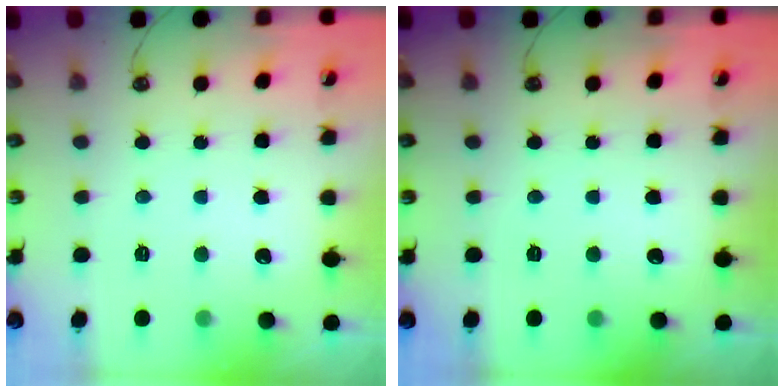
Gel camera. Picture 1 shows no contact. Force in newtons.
{"total": 0.0}